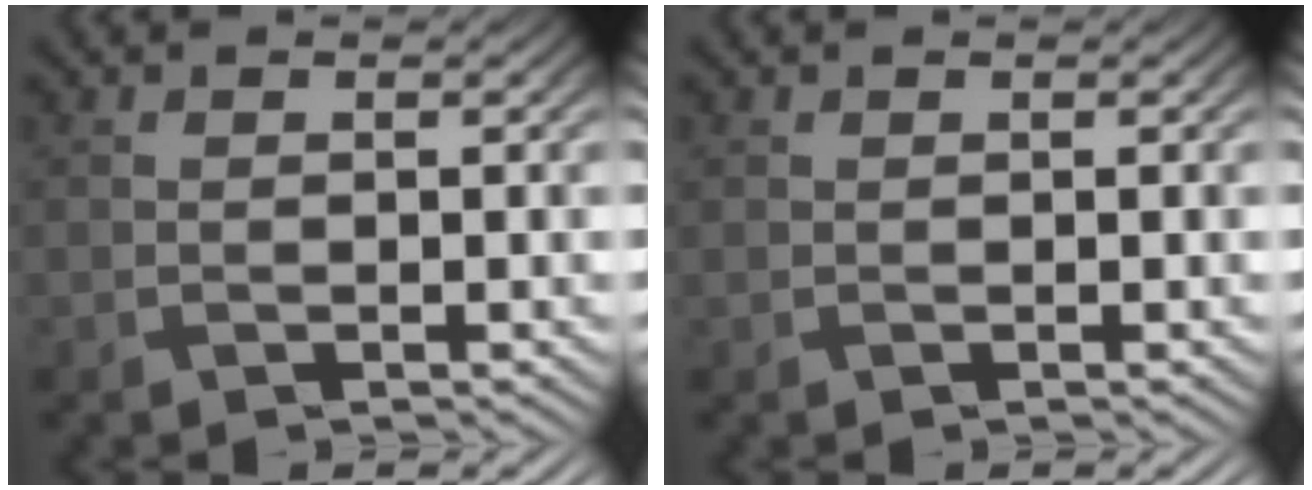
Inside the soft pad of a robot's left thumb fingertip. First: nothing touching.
{"total": 0.0}